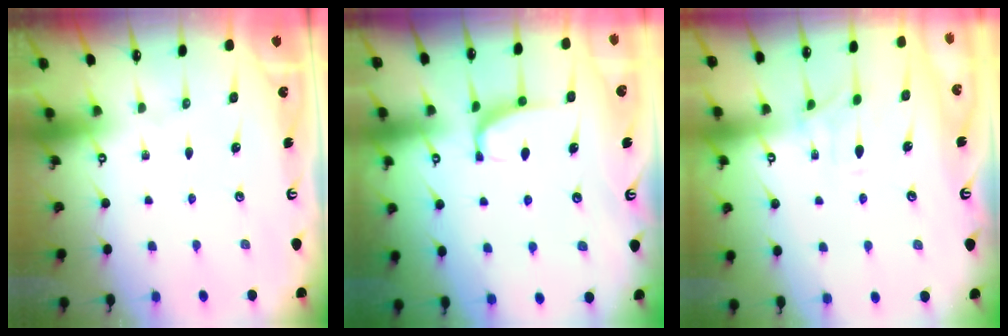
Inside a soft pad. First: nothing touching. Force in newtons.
{"total": 2.1, "press": 2.0, "slide": 0.6}
{"total": 1.0, "press": 0.5, "slide": 0.8}